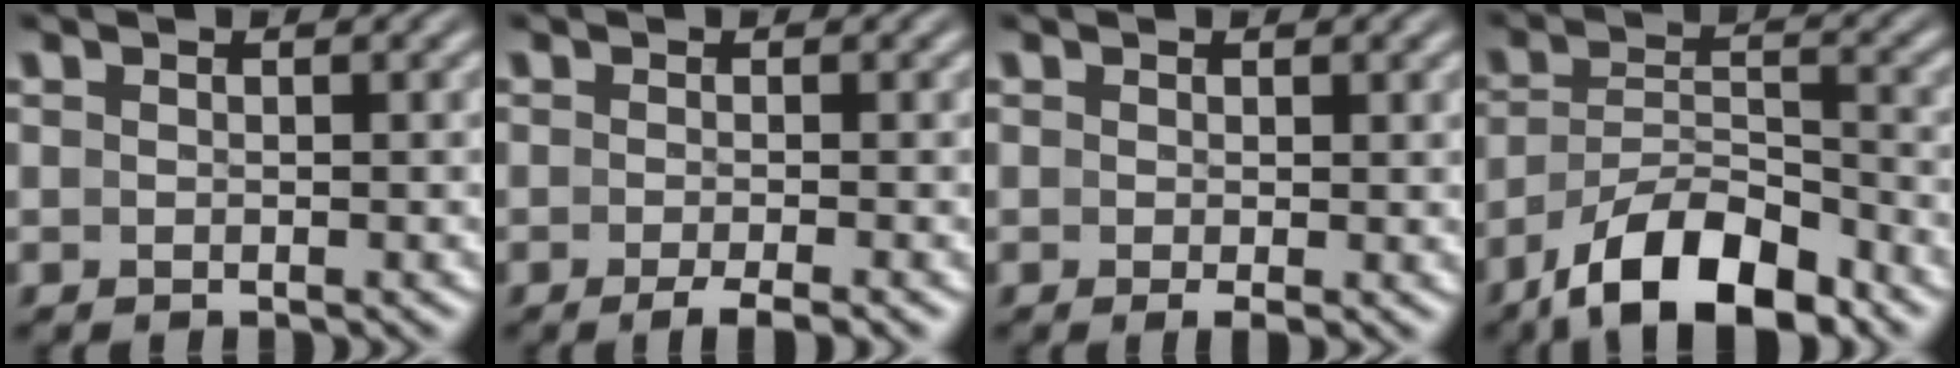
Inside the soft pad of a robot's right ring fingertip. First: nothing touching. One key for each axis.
{"total": 3.1, "fx": -2.5, "fy": 0.3, "fz": 1.9, "tx": -0.026, "ty": -0.005, "tz": -0.037}
{"total": 1.1, "fx": -0.4, "fy": 0.1, "fz": 1.0, "tx": -0.010, "ty": -0.005, "tz": -0.004}
{"total": 8.2, "fx": -5.6, "fy": 3.6, "fz": 4.9, "tx": -0.075, "ty": -0.020, "tz": -0.079}